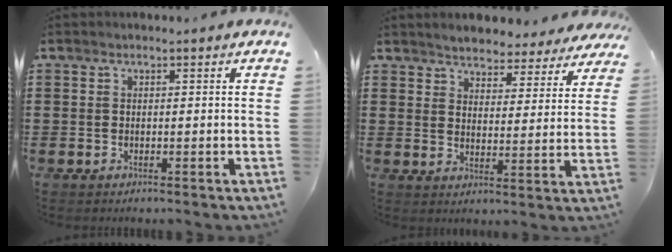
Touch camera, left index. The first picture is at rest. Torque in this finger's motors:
{"motor_torque": [2.14, 0.00, 0.28, 0.08]}